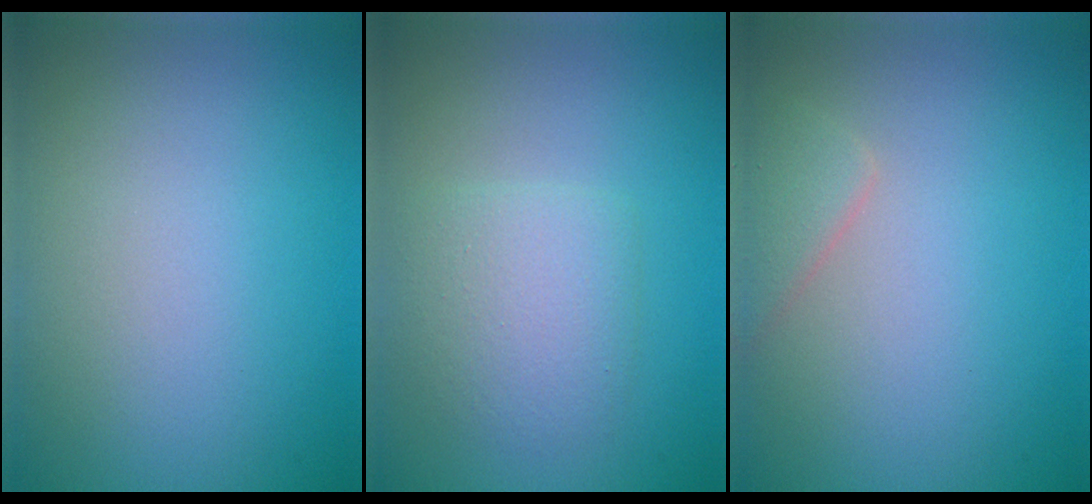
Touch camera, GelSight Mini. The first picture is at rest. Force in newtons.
{"total": 2.9, "press": 2.9, "slide": 0.1}
{"total": 1.8, "press": 1.8, "slide": 0.1}